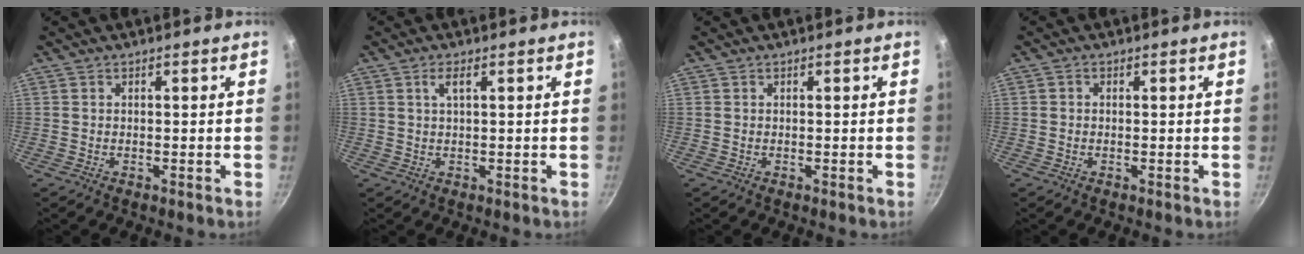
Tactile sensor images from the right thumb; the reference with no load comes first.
{"total": 2.1, "force": [0.8, 0.5, 1.9], "torque": [-0.036, 0.004, 0.020]}
{"total": 0.0}
{"total": 0.6, "force": [0.0, 0.5, 0.3], "torque": [-0.005, 0.003, -0.001]}